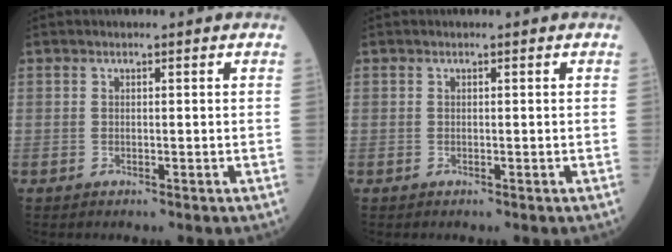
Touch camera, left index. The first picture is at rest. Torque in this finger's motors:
{"motor_torque": [0.00, 0.00, 0.00, 0.00]}